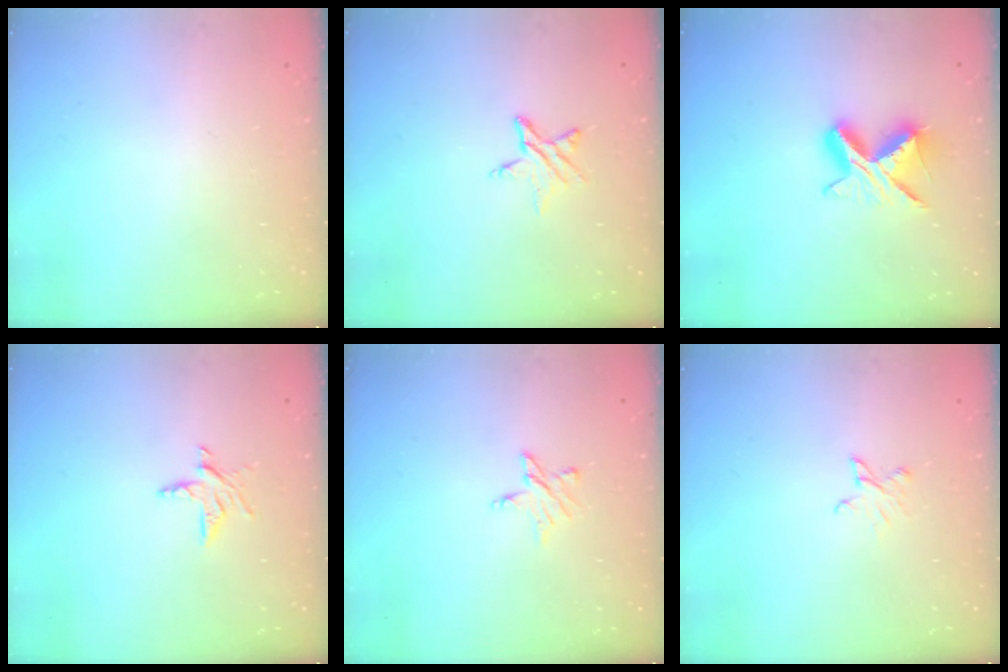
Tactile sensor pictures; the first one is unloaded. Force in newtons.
{"total": 5.6, "press": 5.5, "slide": 0.6}
{"total": 8.7, "press": 8.6, "slide": 0.6}
{"total": 6.2, "press": 6.2, "slide": 0.4}
{"total": 5.8, "press": 5.8, "slide": 0.3}
{"total": 3.6, "press": 3.6, "slide": 0.4}